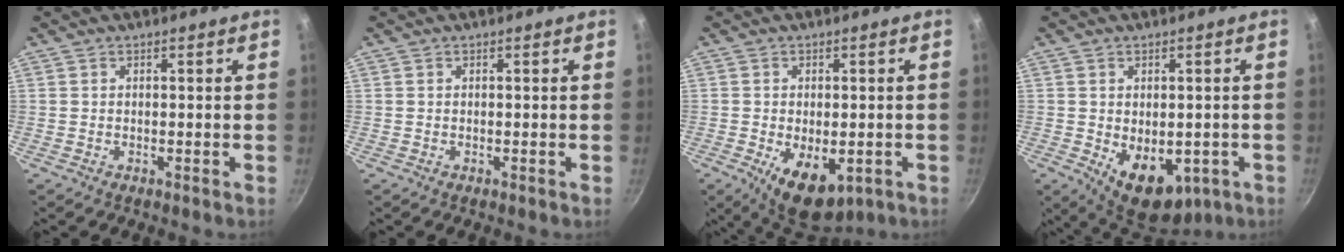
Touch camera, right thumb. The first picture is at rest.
{"total": 0.0}
{"total": 10.1, "force": [-3.2, 5.6, 7.7], "torque": [-0.091, -0.004, -0.030]}
{"total": 11.7, "force": [-3.1, 7.5, 8.4], "torque": [-0.083, -0.011, -0.021]}